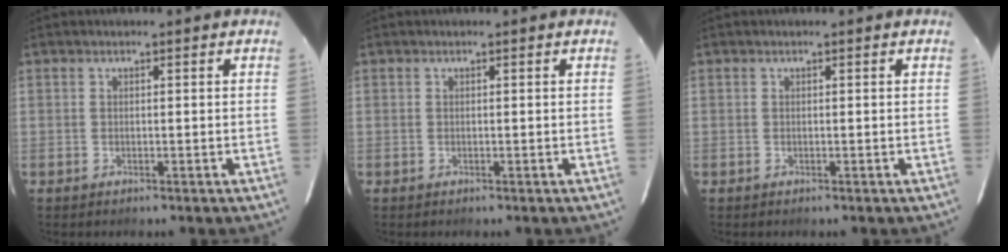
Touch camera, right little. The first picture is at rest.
{"total": 0.0}
{"total": 0.0}